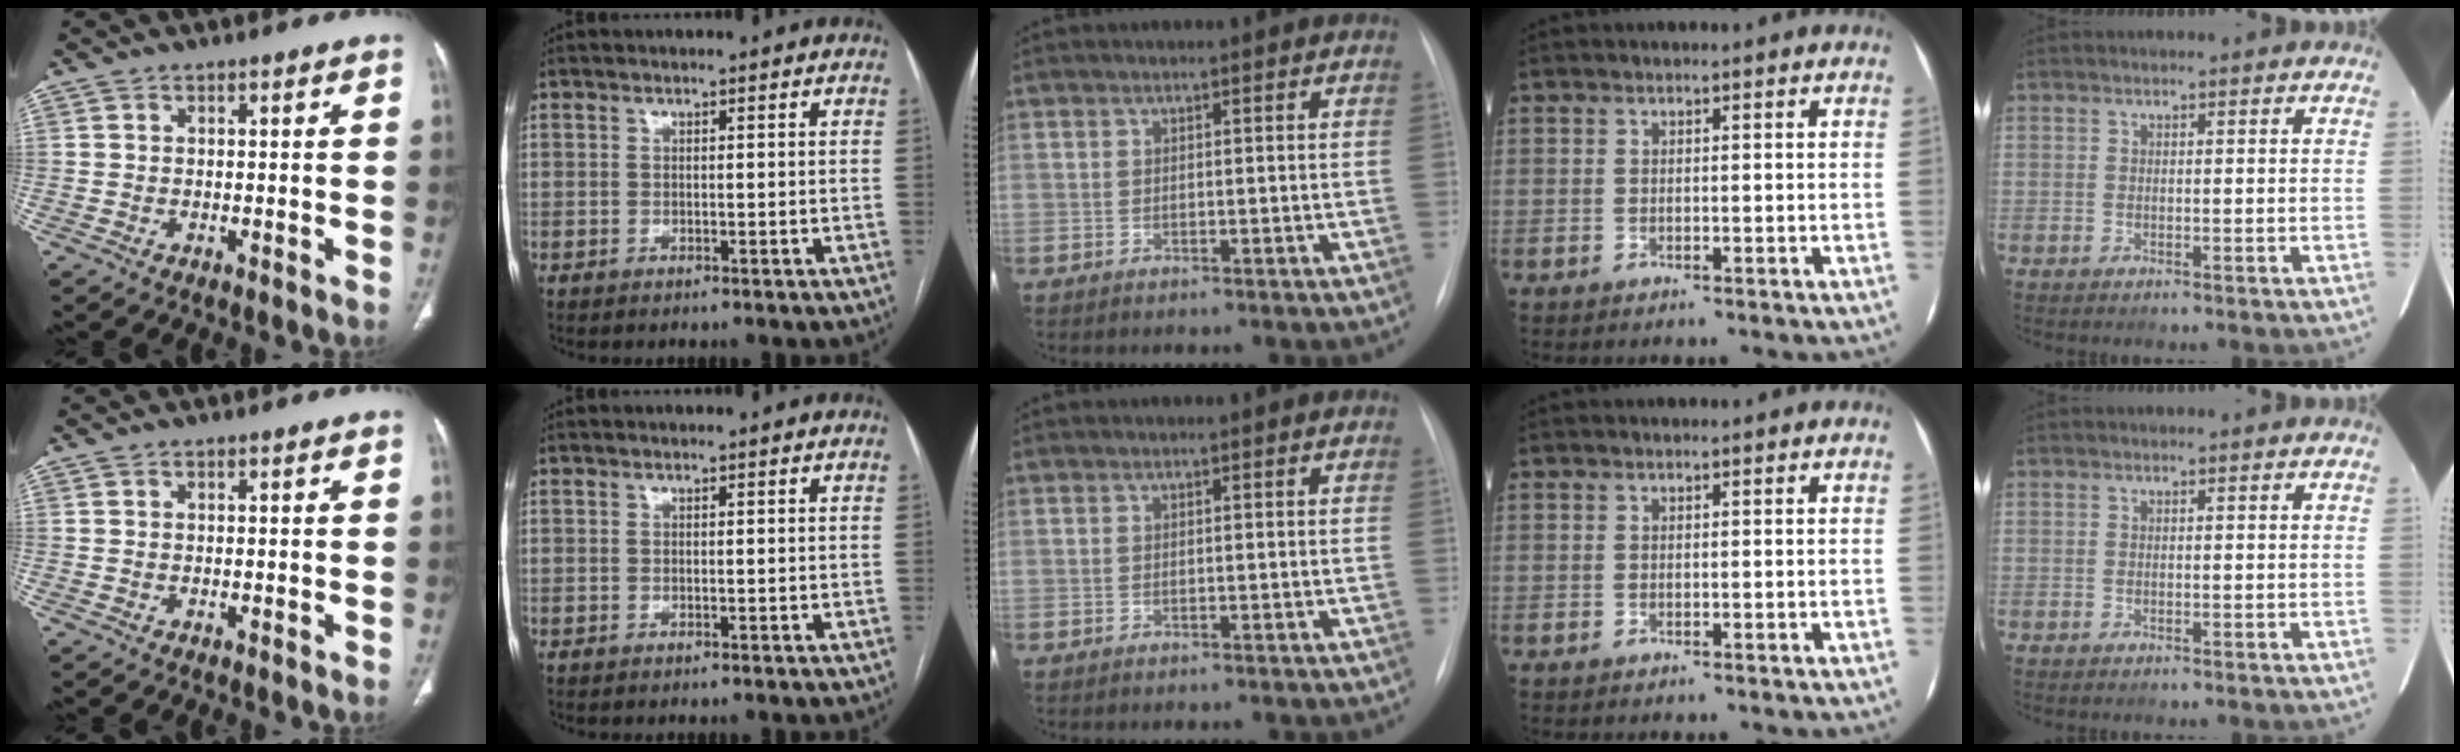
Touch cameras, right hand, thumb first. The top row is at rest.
{}